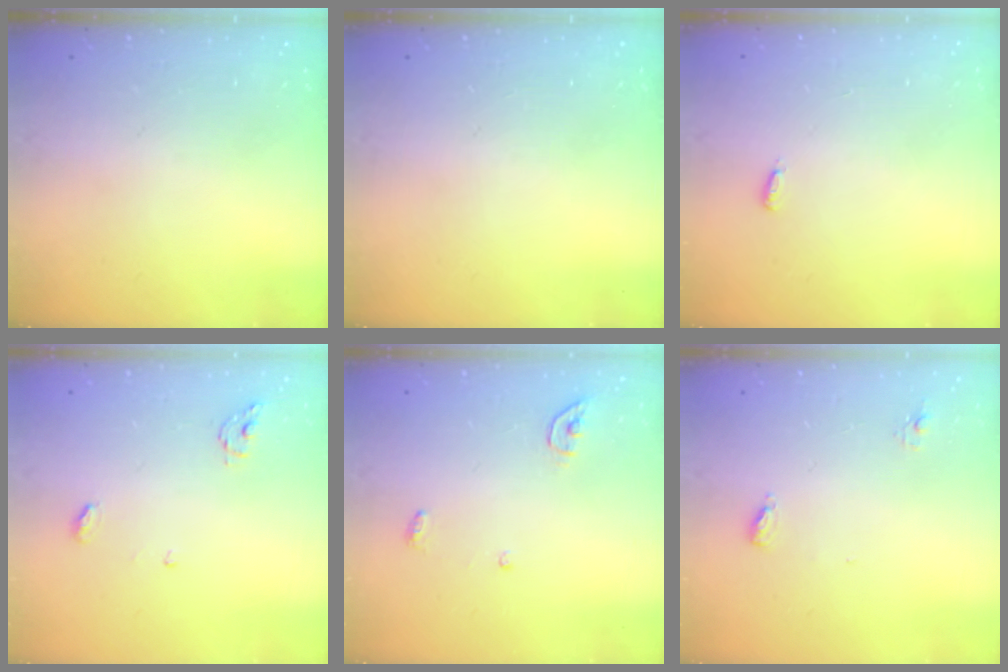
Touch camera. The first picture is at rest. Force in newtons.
{"total": 0.0}
{"total": 2.9, "press": 2.8, "slide": 0.9}
{"total": 3.8, "press": 3.8, "slide": 0.3}
{"total": 3.9, "press": 3.8, "slide": 0.3}
{"total": 4.7, "press": 4.5, "slide": 1.1}